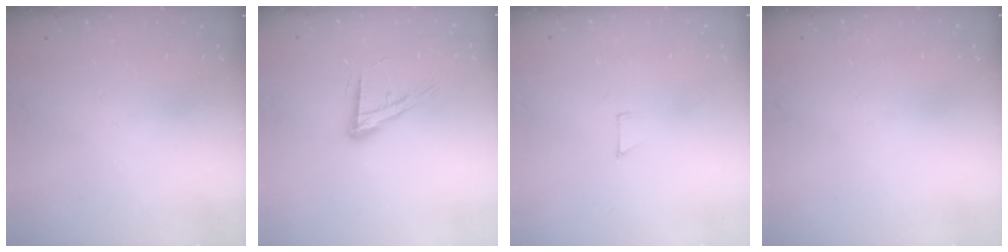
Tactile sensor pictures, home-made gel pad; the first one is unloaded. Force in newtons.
{"total": 14.6, "press": 14.0, "slide": 3.9}
{"total": 3.4, "press": 3.4, "slide": 0.3}
{"total": 1.6, "press": 1.5, "slide": 0.1}